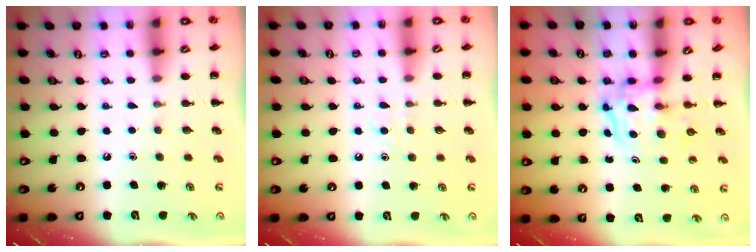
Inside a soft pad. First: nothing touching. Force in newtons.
{"total": 3.4, "press": 3.1, "slide": 1.2}
{"total": 3.4, "press": 3.4, "slide": 0.4}